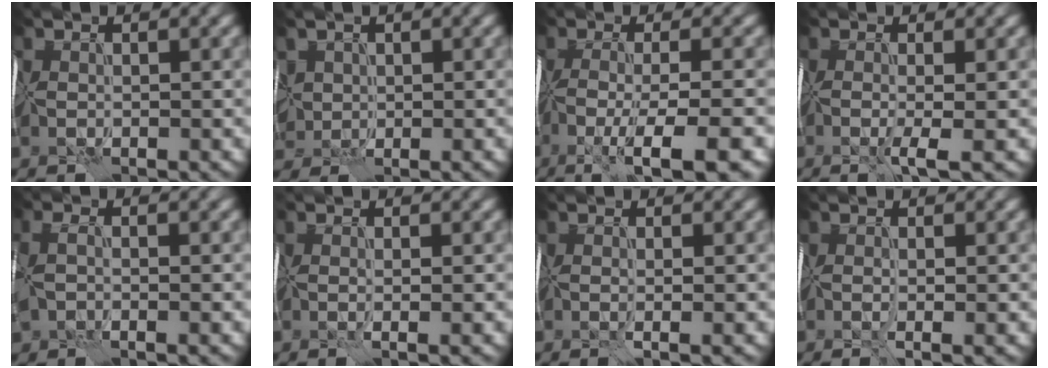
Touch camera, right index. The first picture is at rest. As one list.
[{"total": 2.6, "force": [0.6, 2.4, 0.9], "torque": [-0.031, 0.001, 0.020]}, {"total": 8.9, "force": [-5.4, 1.7, 6.9], "torque": [-0.117, -0.004, -0.080]}, {"total": 2.3, "force": [-1.0, 0.1, 2.1], "torque": [-0.048, -0.008, -0.017]}, {"total": 4.0, "force": [-0.9, 2.2, 3.2], "torque": [-0.088, -0.005, -0.007]}, {"total": 1.3, "force": [-0.1, 0.6, 1.2], "torque": [-0.011, 0.001, -0.005]}, {"total": 1.2, "force": [-0.4, 0.4, 1.1], "torque": [-0.010, -0.002, -0.001]}, {"total": 1.5, "force": [-0.6, 0.3, 1.3], "torque": [-0.016, -0.002, 0.000]}]